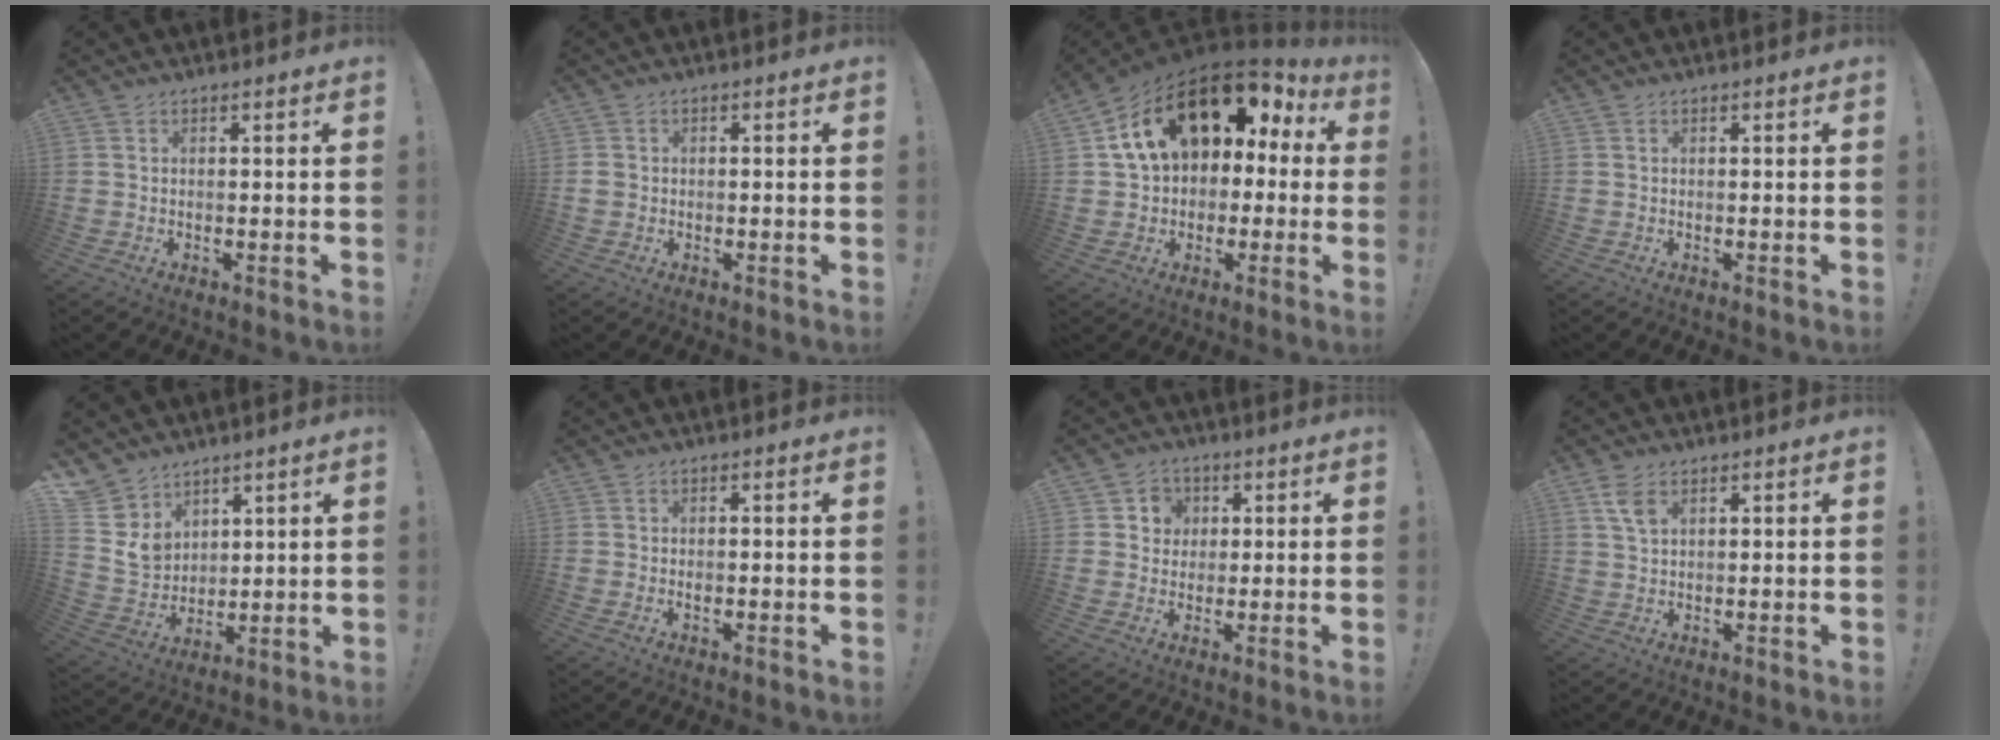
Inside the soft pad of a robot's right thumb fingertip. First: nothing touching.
{"total": 2.1, "force": [-0.6, 1.7, 1.0], "torque": [-0.015, 0.007, -0.011]}
{"total": 20.0, "force": [8.7, 11.5, 13.9], "torque": [-0.219, -0.037, 0.155]}
{"total": 0.0}
{"total": 8.6, "force": [5.1, 6.9, 0.9], "torque": [-0.024, -0.051, 0.108]}
{"total": 0.5, "force": [-0.1, 0.4, 0.3], "torque": [-0.006, 0.001, -0.001]}
{"total": 5.3, "force": [1.1, 5.1, 1.1], "torque": [-0.013, -0.004, 0.020]}
{"total": 4.7, "force": [2.5, 2.3, 3.3], "torque": [-0.053, -0.010, 0.044]}